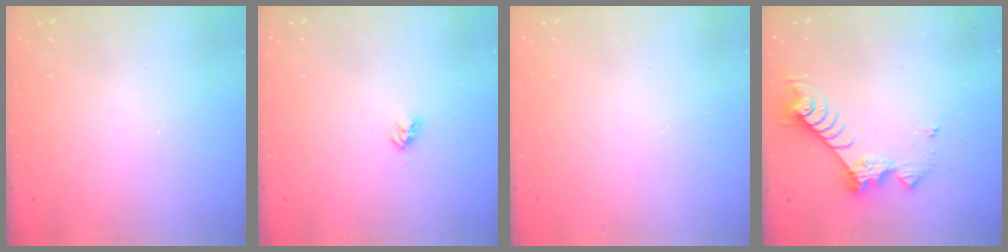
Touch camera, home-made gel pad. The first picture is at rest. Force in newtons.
{"total": 2.9, "press": 2.8, "slide": 0.5}
{"total": 0.0}
{"total": 9.6, "press": 9.6, "slide": 0.7}